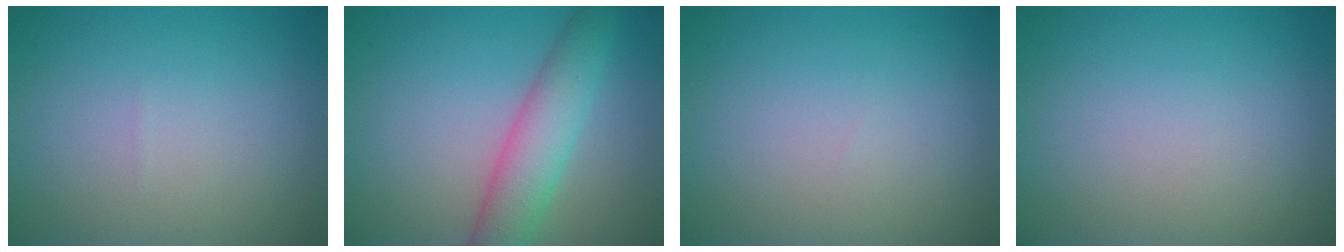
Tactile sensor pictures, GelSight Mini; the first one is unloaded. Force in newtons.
{"total": 5.1, "press": 5.1, "slide": 0.2}
{"total": 0.0}
{"total": 0.0}